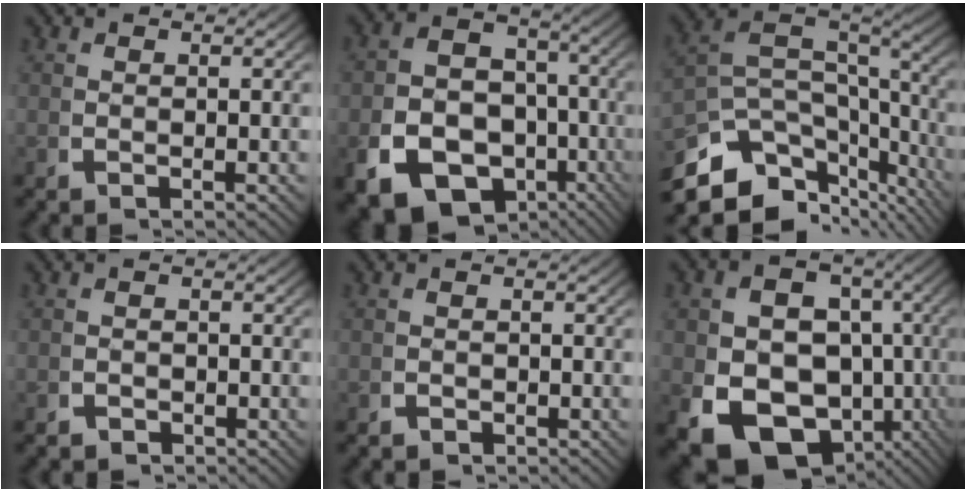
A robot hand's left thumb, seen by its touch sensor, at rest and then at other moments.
{"total": 17.7, "force": [-6.8, 13.7, 8.9], "torque": [-0.195, -0.072, -0.097]}
{"total": 12.8, "force": [-2.6, 8.2, 9.4], "torque": [-0.189, -0.037, -0.028]}
{"total": 1.3, "force": [-1.0, 0.7, 0.2], "torque": [0.000, -0.006, -0.018]}
{"total": 0.9, "force": [-0.7, 0.6, 0.2], "torque": [-0.003, -0.005, -0.012]}
{"total": 16.9, "force": [-5.2, 12.4, 10.2], "torque": [-0.212, -0.088, -0.049]}